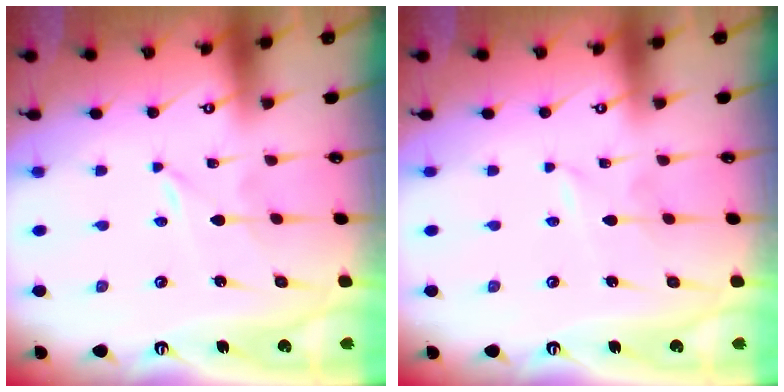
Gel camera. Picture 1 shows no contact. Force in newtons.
{"total": 1.6, "press": 1.6, "slide": 0.2}